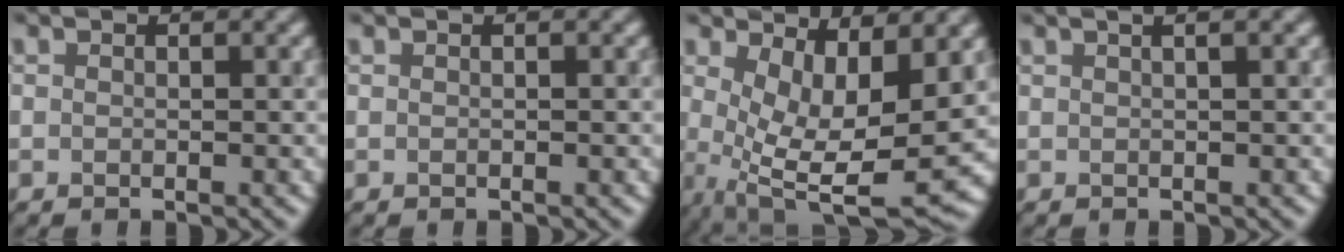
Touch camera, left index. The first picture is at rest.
{"total": 0.0}
{"total": 8.5, "force": [0.9, 3.2, 7.8], "torque": [-0.150, -0.027, 0.028]}
{"total": 3.6, "force": [2.0, 1.5, 2.5], "torque": [-0.015, 0.026, 0.003]}